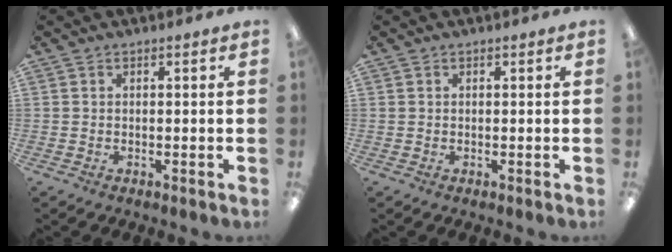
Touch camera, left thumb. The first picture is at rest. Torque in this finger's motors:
{"motor_torque": [0.01, 0.03, -0.08, -0.02, 0.00]}